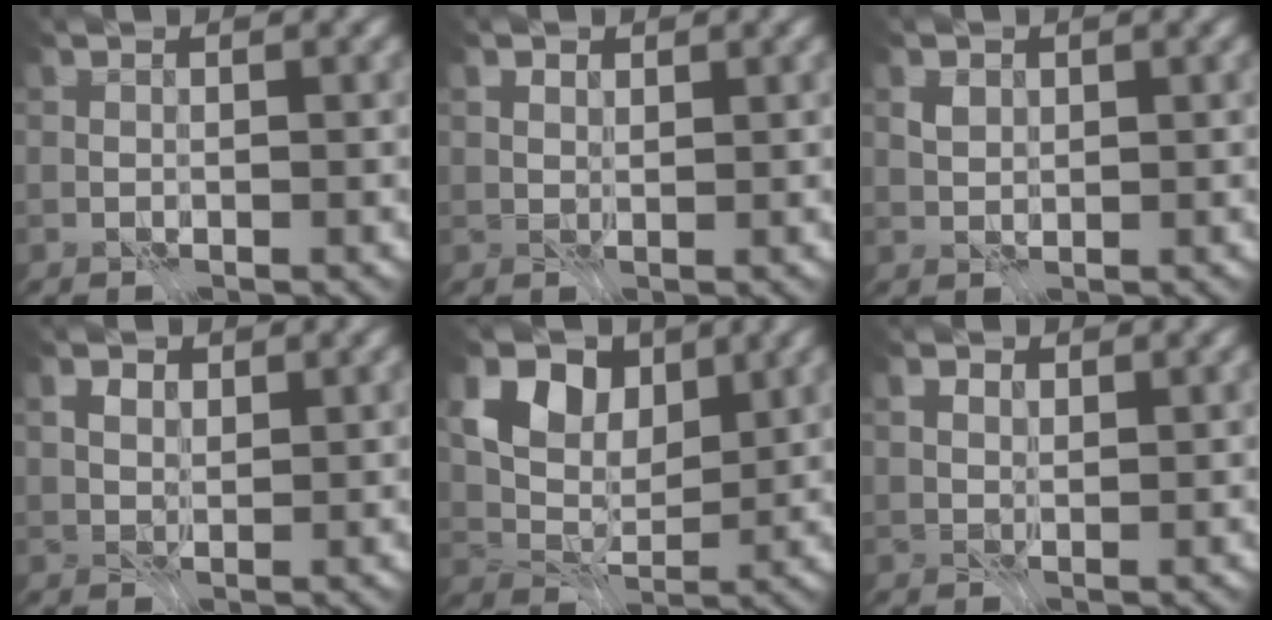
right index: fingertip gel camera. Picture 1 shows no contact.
{"total": 1.0, "force": [0.5, 0.6, 0.6], "torque": [-0.010, 0.000, 0.006]}
{"total": 1.0, "force": [0.3, 0.8, 0.5], "torque": [-0.009, -0.003, 0.002]}
{"total": 1.6, "force": [0.6, 1.1, 1.0], "torque": [-0.018, -0.001, 0.005]}
{"total": 7.0, "force": [2.8, 4.7, 4.4], "torque": [-0.081, 0.006, 0.037]}
{"total": 1.3, "force": [0.5, 0.9, 0.8], "torque": [-0.013, 0.000, 0.003]}